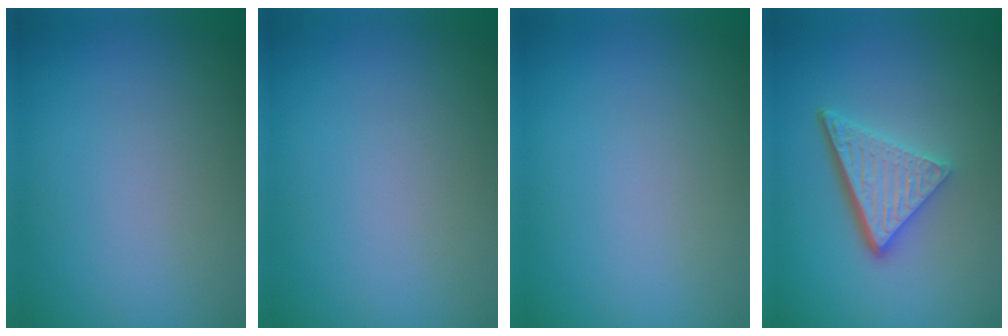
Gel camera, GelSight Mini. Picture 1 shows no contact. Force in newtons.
{"total": 0.0}
{"total": 0.0}
{"total": 5.4, "press": 3.6, "slide": 4.0}